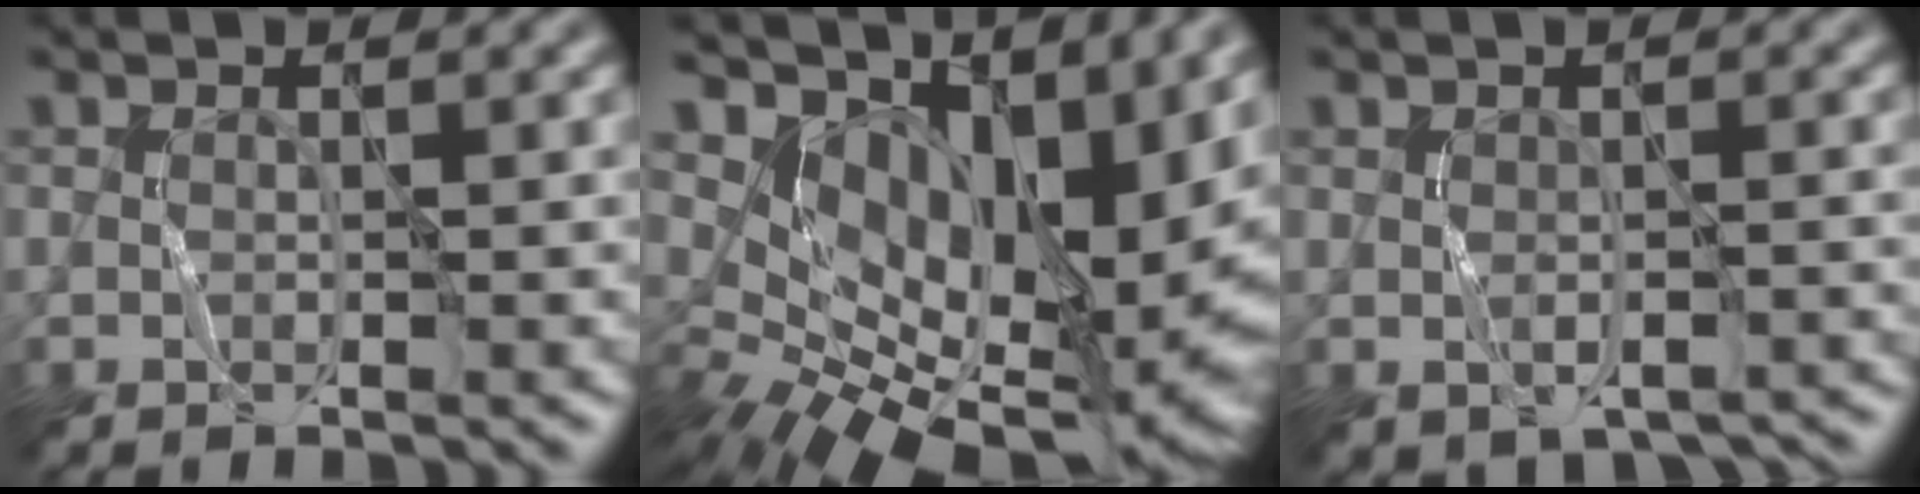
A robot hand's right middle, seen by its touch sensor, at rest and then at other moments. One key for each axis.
{"total": 14.3, "fx": 3.9, "fy": 7.8, "fz": 11.3, "tx": -0.187, "ty": -0.008, "tz": 0.093}
{"total": 1.9, "fx": -0.9, "fy": 1.0, "fz": 1.3, "tx": -0.025, "ty": -0.012, "tz": 0.000}